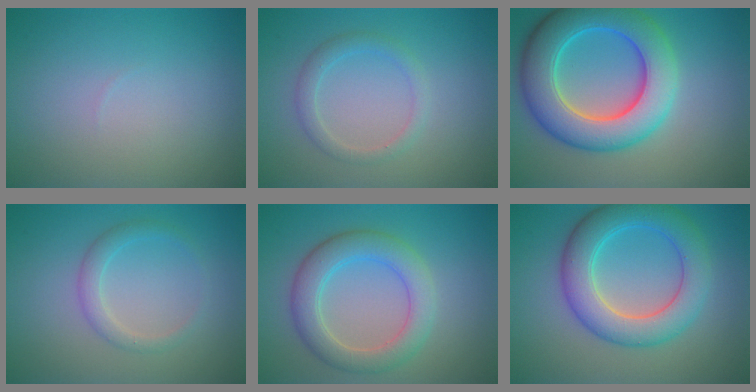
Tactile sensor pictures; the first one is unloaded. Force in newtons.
{"total": 1.9, "press": 1.9, "slide": 0.0}
{"total": 9.6, "press": 9.6, "slide": 0.5}
{"total": 1.9, "press": 1.9, "slide": 0.2}
{"total": 4.9, "press": 4.9, "slide": 0.4}
{"total": 6.7, "press": 6.7, "slide": 0.2}